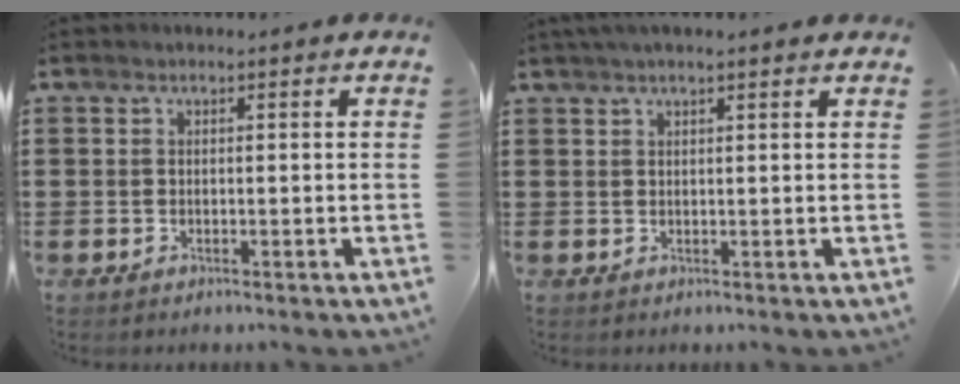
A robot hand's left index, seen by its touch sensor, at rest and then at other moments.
{"total": 1.7, "force": [1.4, 0.1, 1.1], "torque": [-0.023, 0.003, 0.025]}